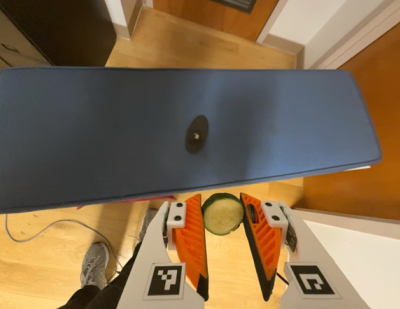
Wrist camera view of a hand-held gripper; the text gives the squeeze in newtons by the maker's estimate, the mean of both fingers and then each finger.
{"total": 11.0, "left": 11.4, "right": 10.5}